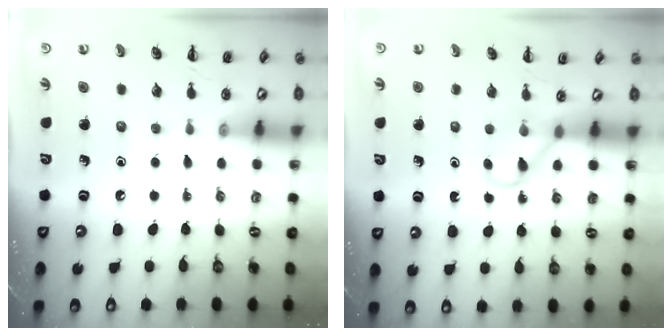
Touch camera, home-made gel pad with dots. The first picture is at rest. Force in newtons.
{"total": 3.6, "press": 3.3, "slide": 1.2}